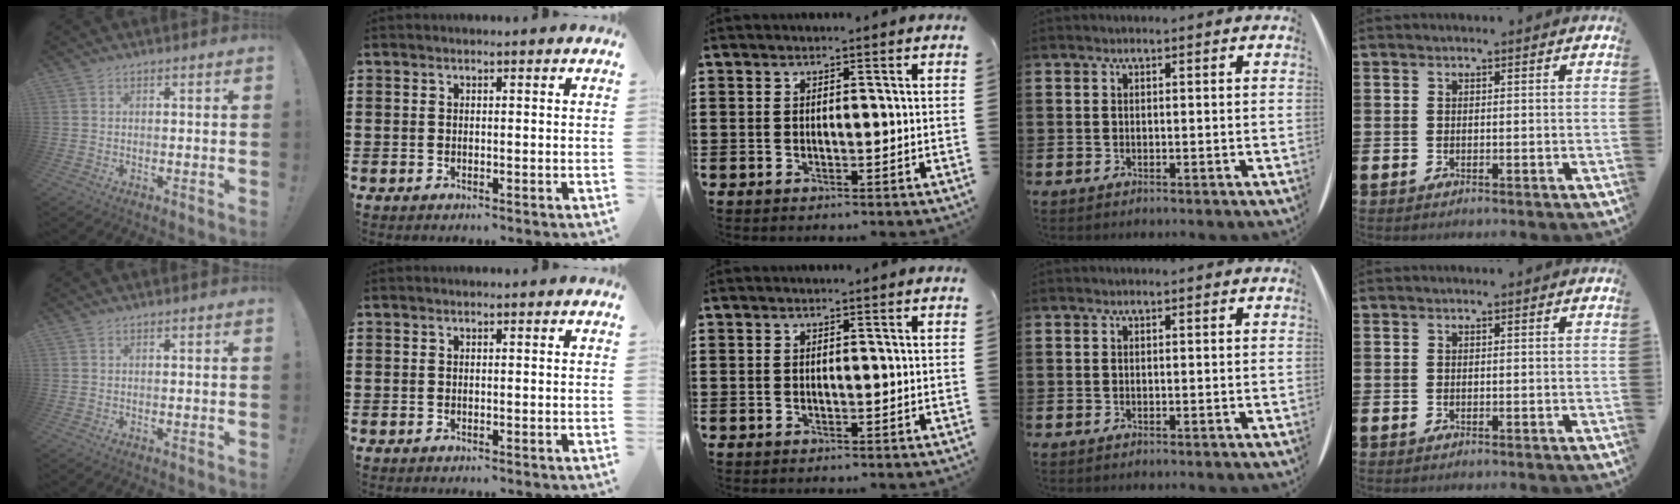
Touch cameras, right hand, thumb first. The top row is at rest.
{}